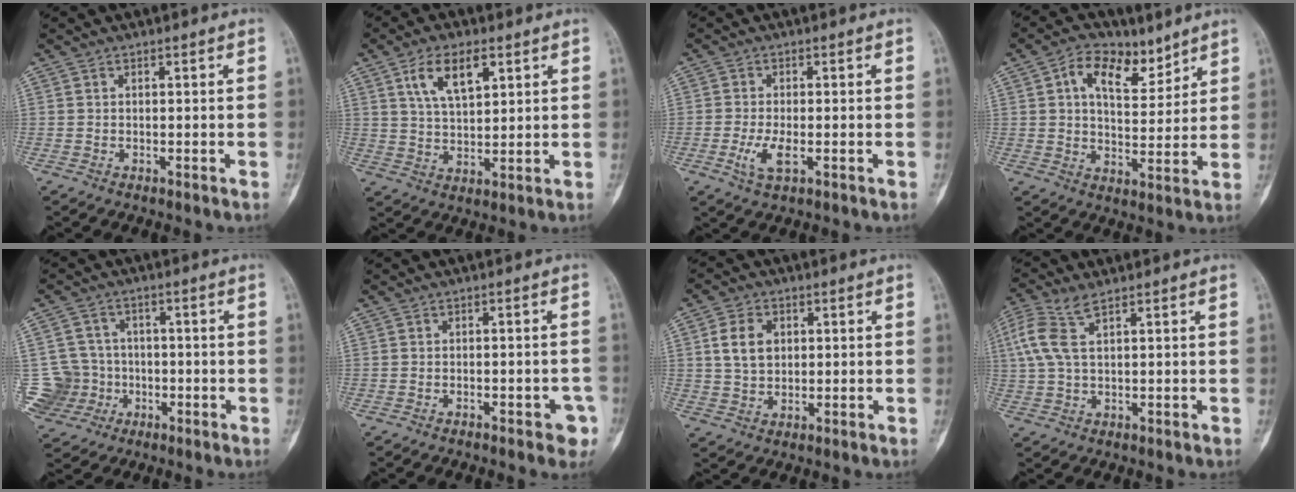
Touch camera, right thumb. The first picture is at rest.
{"total": 9.0, "force": [4.3, 4.2, 6.7], "torque": [-0.111, -0.015, 0.083]}
{"total": 4.4, "force": [-1.2, 1.7, 3.9], "torque": [-0.087, -0.007, -0.022]}
{"total": 10.8, "force": [5.8, 6.2, 6.7], "torque": [-0.085, -0.021, 0.097]}
{"total": 9.7, "force": [-2.2, 9.2, 2.1], "torque": [-0.027, 0.024, -0.030]}
{"total": 3.8, "force": [-2.1, 1.6, 2.8], "torque": [-0.024, 0.021, -0.022]}
{"total": 6.6, "force": [1.5, 4.8, 4.3], "torque": [-0.062, -0.003, 0.027]}
{"total": 7.0, "force": [3.1, 2.6, 5.8], "torque": [-0.168, 0.014, 0.068]}